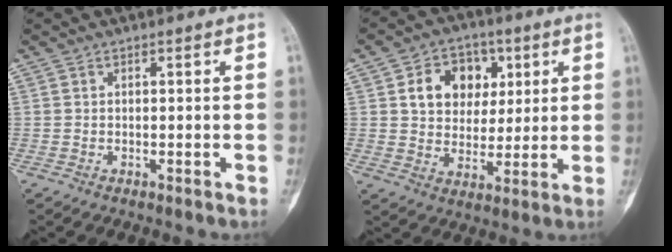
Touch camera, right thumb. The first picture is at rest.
{"total": 11.7, "force": [3.7, 9.1, 6.3], "torque": [-0.055, -0.006, 0.064]}